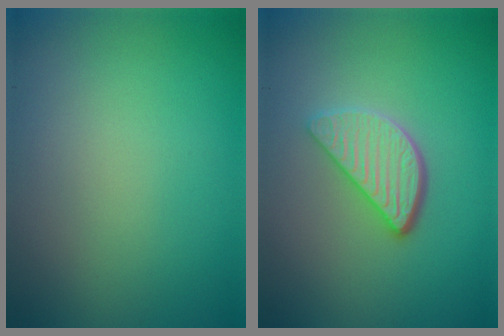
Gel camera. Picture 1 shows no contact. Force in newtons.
{"total": 3.6, "press": 2.9, "slide": 2.1}